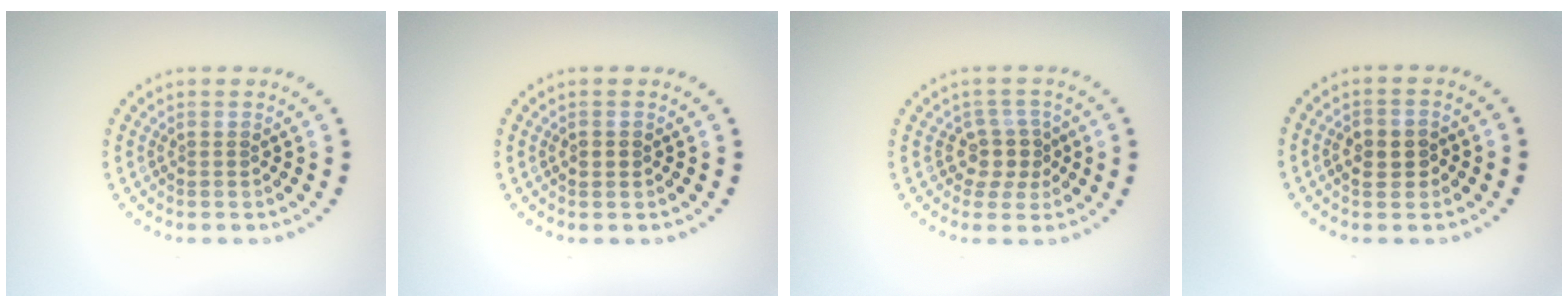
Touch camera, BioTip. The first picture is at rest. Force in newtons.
{"total": 1.3, "press": 1.3, "slide": 0.1}
{"total": 2.5, "press": 1.9, "slide": 1.6}
{"total": 2.6, "press": 2.6, "slide": 0.3}